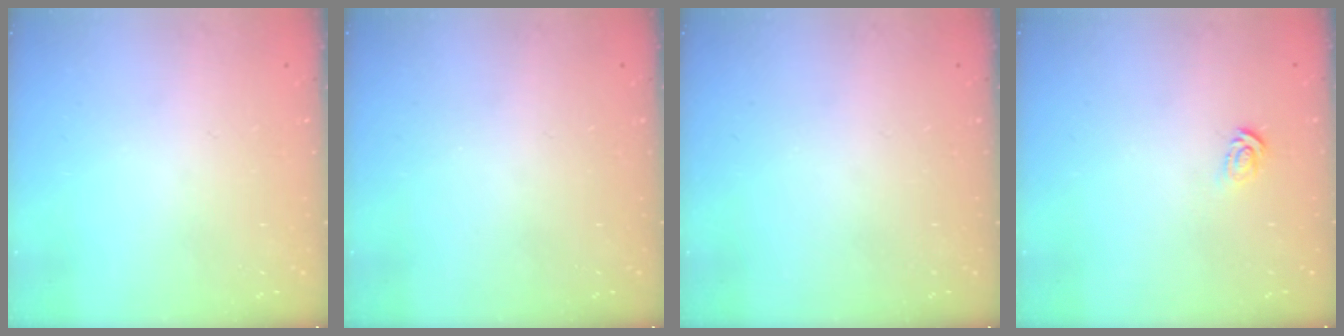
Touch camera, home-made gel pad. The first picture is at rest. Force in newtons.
{"total": 0.0}
{"total": 0.0}
{"total": 3.0, "press": 3.0, "slide": 0.1}